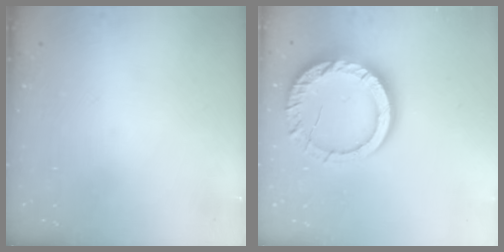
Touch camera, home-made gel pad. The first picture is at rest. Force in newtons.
{"total": 16.0, "press": 15.9, "slide": 1.4}